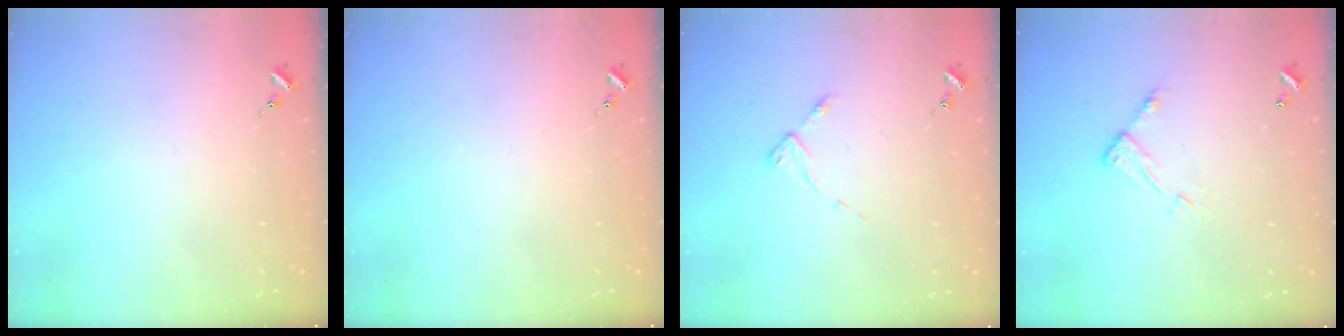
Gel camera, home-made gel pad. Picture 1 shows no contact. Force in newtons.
{"total": 0.0}
{"total": 3.1, "press": 3.1, "slide": 0.4}
{"total": 7.0, "press": 7.0, "slide": 0.3}